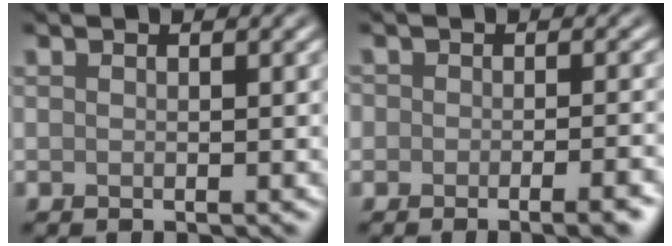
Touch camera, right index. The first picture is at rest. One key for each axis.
{"total": 3.6, "fx": -2.2, "fy": 1.4, "fz": 2.5, "tx": -0.022, "ty": 0.008, "tz": -0.019}